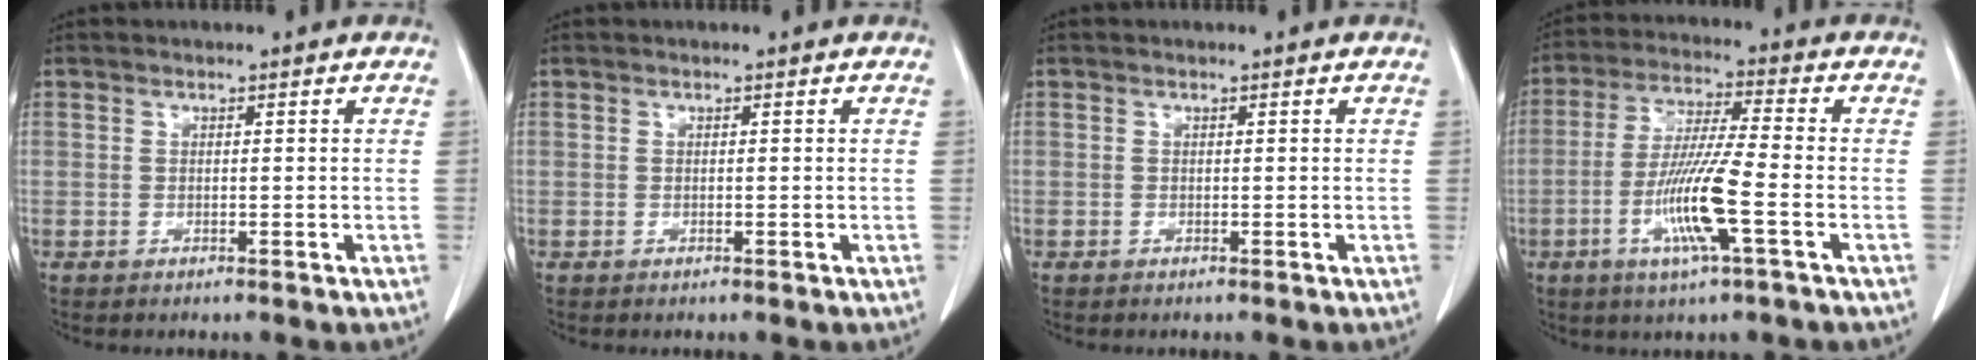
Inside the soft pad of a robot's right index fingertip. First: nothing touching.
{"total": 0.0}
{"total": 0.0}
{"total": 10.8, "force": [-3.6, -0.2, 10.2], "torque": [-0.202, -0.011, -0.073]}